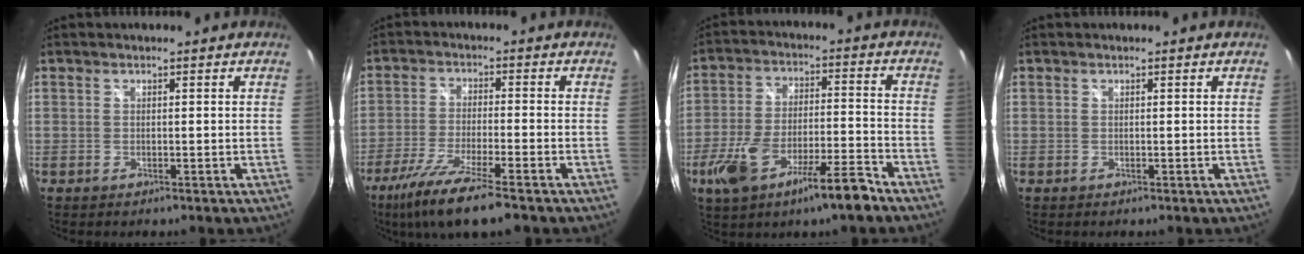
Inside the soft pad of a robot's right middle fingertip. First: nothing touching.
{"total": 12.7, "force": [-9.0, 1.3, 8.9], "torque": [-0.191, -0.040, -0.162]}
{"total": 13.7, "force": [-8.5, 3.0, 10.4], "torque": [-0.214, -0.014, -0.147]}
{"total": 0.0}